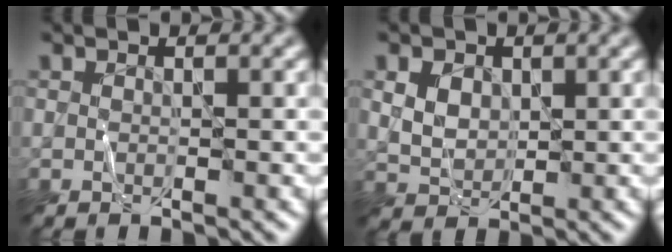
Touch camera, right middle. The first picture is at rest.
{"total": 3.1, "force": [1.1, 2.3, 1.8], "torque": [-0.039, 0.004, 0.017]}